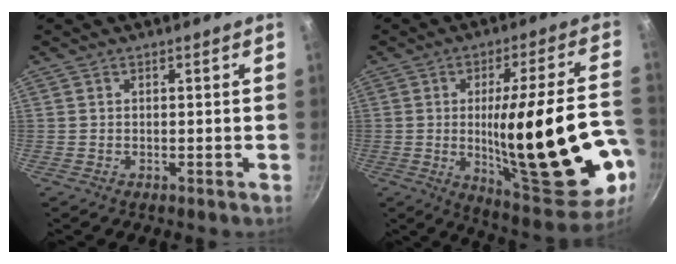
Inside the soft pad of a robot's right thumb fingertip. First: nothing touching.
{"total": 27.7, "force": [-5.4, 7.5, 26.1], "torque": [-0.362, 0.003, -0.055]}